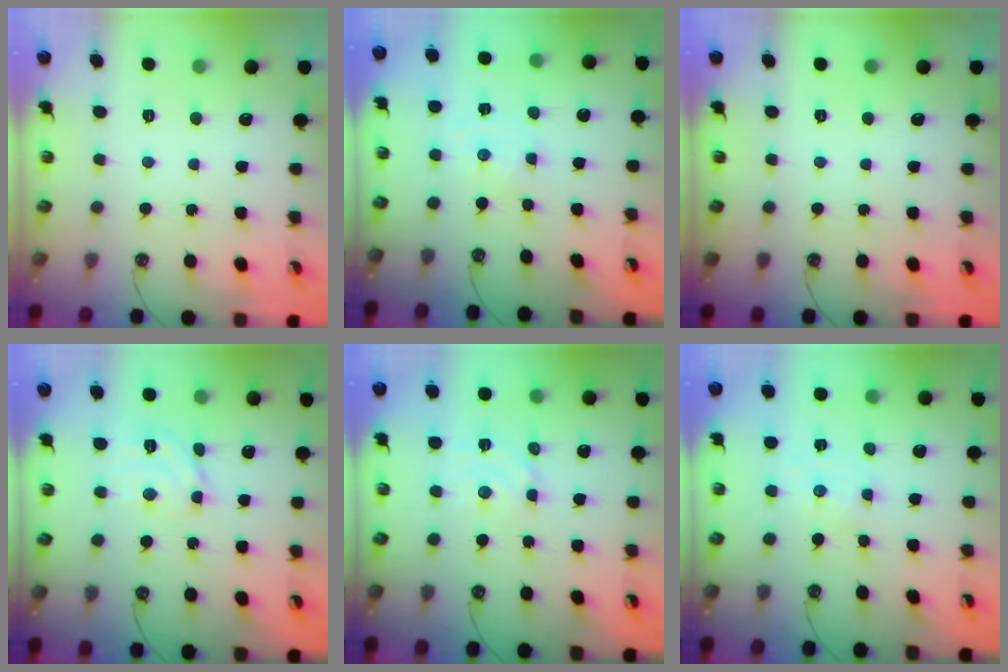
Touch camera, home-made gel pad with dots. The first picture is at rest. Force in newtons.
{"total": 0.0}
{"total": 0.0}
{"total": 10.2, "press": 10.1, "slide": 1.4}
{"total": 4.3, "press": 4.3, "slide": 0.7}
{"total": 0.0}